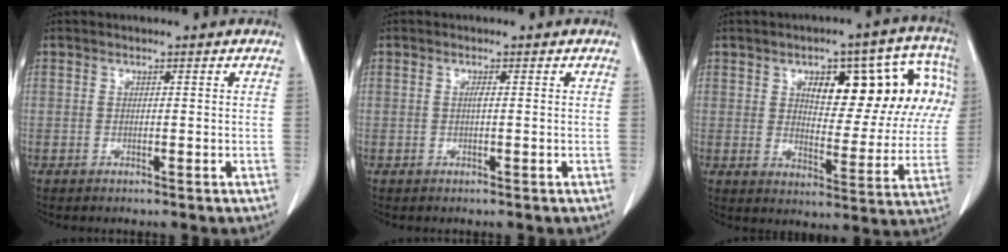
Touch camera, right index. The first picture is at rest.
{"total": 0.6, "force": [0.0, 0.0, 0.6], "torque": [-0.013, 0.000, -0.001]}
{"total": 18.2, "force": [5.8, 7.1, 15.8], "torque": [-0.198, 0.033, 0.080]}